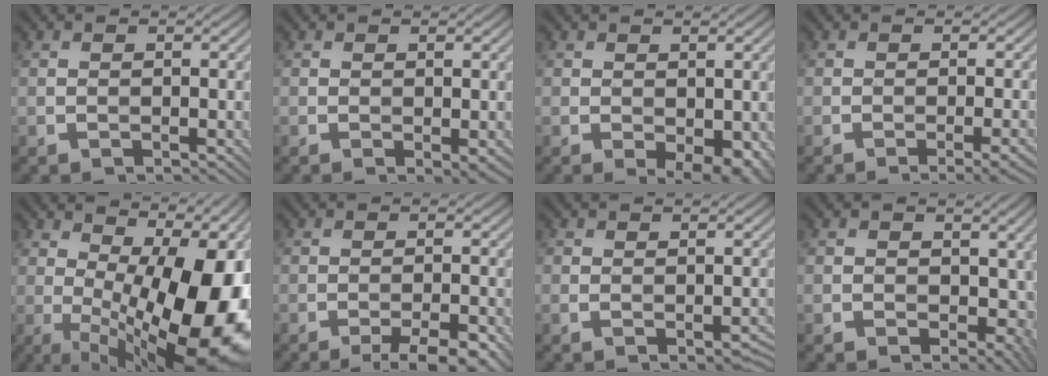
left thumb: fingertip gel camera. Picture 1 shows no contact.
{"total": 0.7, "force": [-0.1, 0.2, 0.7], "torque": [-0.013, -0.003, -0.002]}
{"total": 3.5, "force": [-1.1, 2.0, 2.7], "torque": [-0.033, -0.008, -0.010]}
{"total": 2.4, "force": [-1.2, 0.3, 2.1], "torque": [-0.026, 0.010, -0.026]}
{"total": 20.4, "force": [-0.4, 8.5, 18.6], "torque": [-0.218, 0.010, -0.009]}
{"total": 5.3, "force": [-3.5, 0.9, 3.9], "torque": [-0.054, 0.011, -0.048]}
{"total": 1.6, "force": [-0.7, 0.7, 1.3], "torque": [-0.020, -0.004, -0.009]}
{"total": 5.2, "force": [-0.3, 3.9, 3.4], "torque": [-0.038, -0.014, -0.002]}